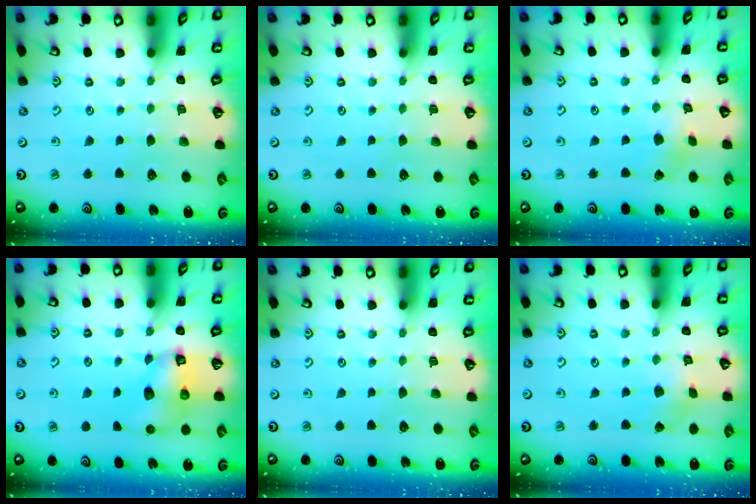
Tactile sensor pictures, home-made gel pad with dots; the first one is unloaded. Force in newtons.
{"total": 0.0}
{"total": 2.7, "press": 2.6, "slide": 0.7}
{"total": 7.0, "press": 7.0, "slide": 0.1}
{"total": 0.0}
{"total": 1.7, "press": 1.7, "slide": 0.3}